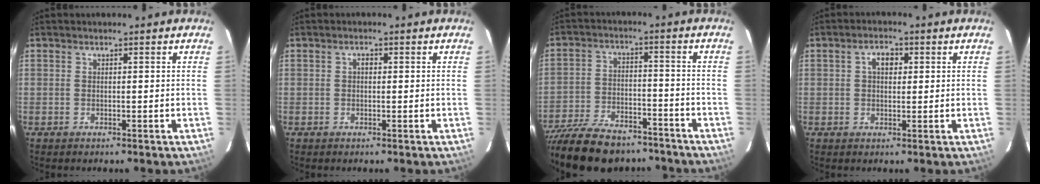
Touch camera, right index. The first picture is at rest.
{"total": 1.0, "force": [0.1, 0.7, 0.7], "torque": [-0.011, 0.006, 0.000]}
{"total": 22.2, "force": [-18.1, 8.8, 9.6], "torque": [-0.216, -0.010, -0.275]}
{"total": 3.4, "force": [0.9, 2.2, 2.4], "torque": [-0.039, 0.012, 0.014]}